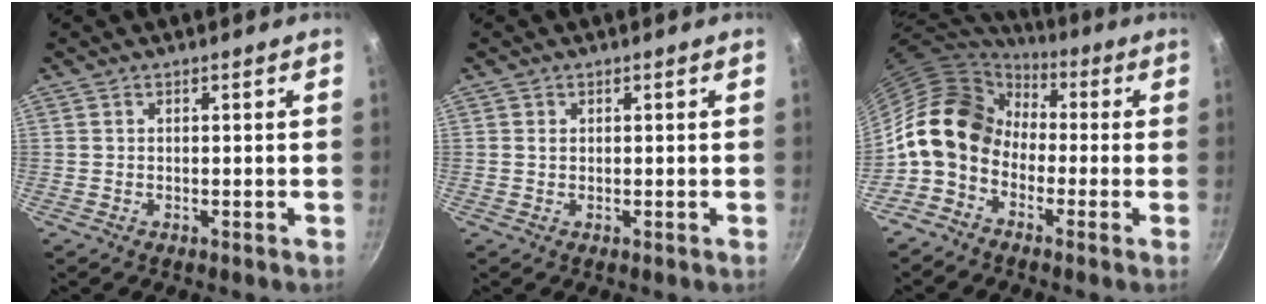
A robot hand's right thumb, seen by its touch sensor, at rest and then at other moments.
{"total": 0.8, "force": [0.2, 0.7, 0.3], "torque": [-0.004, 0.001, 0.001]}
{"total": 12.8, "force": [-0.2, 10.0, 7.9], "torque": [-0.105, 0.034, -0.027]}